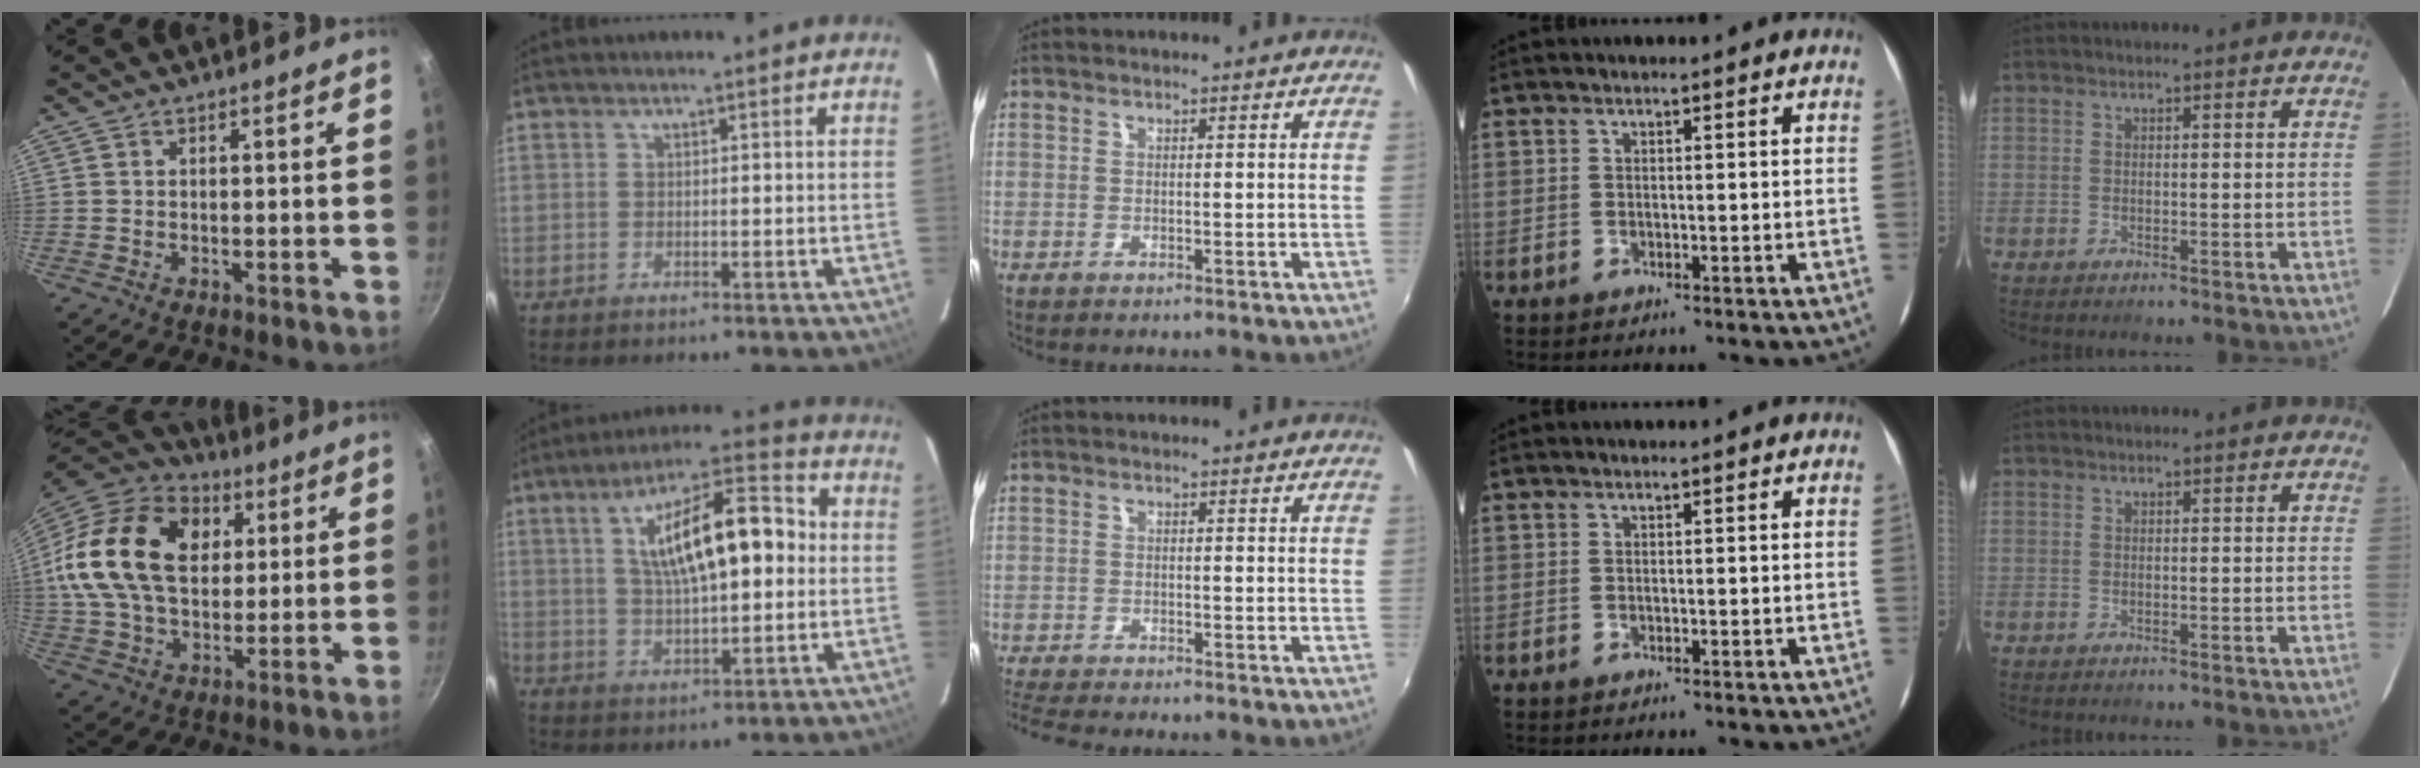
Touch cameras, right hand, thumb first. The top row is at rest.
{"thumb": {"total": 25.4, "force": [6.0, 17.1, 17.7], "torque": [-0.309, 0.014, 0.098]}, "index": {"total": 16.5, "force": [2.7, 6.2, 15.1], "torque": [-0.251, 0.031, 0.046]}, "middle": {"total": 5.7, "force": [-5.2, 0.3, 2.1], "torque": [-0.062, -0.024, -0.093]}}